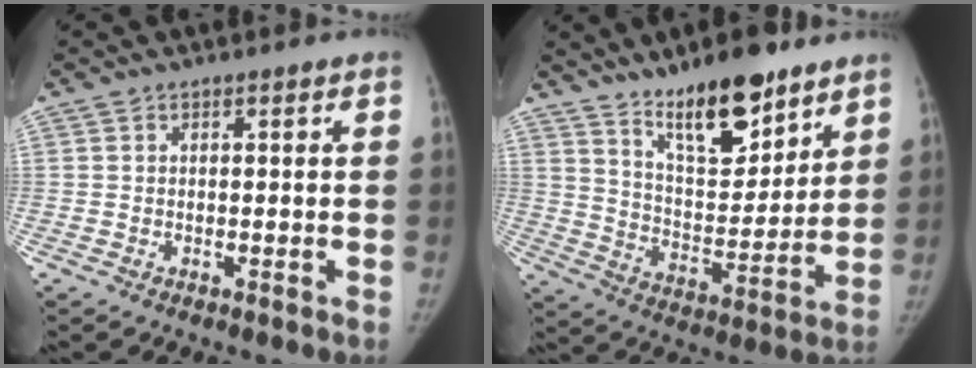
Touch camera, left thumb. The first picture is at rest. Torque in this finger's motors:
{"motor_torque": [0.40, 0.08, 0.78, -1.58, 0.03]}